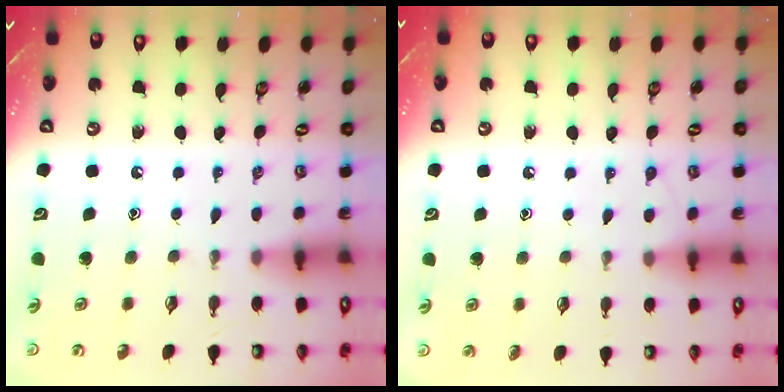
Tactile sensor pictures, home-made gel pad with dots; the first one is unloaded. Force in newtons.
{"total": 5.1, "press": 5.1, "slide": 0.6}